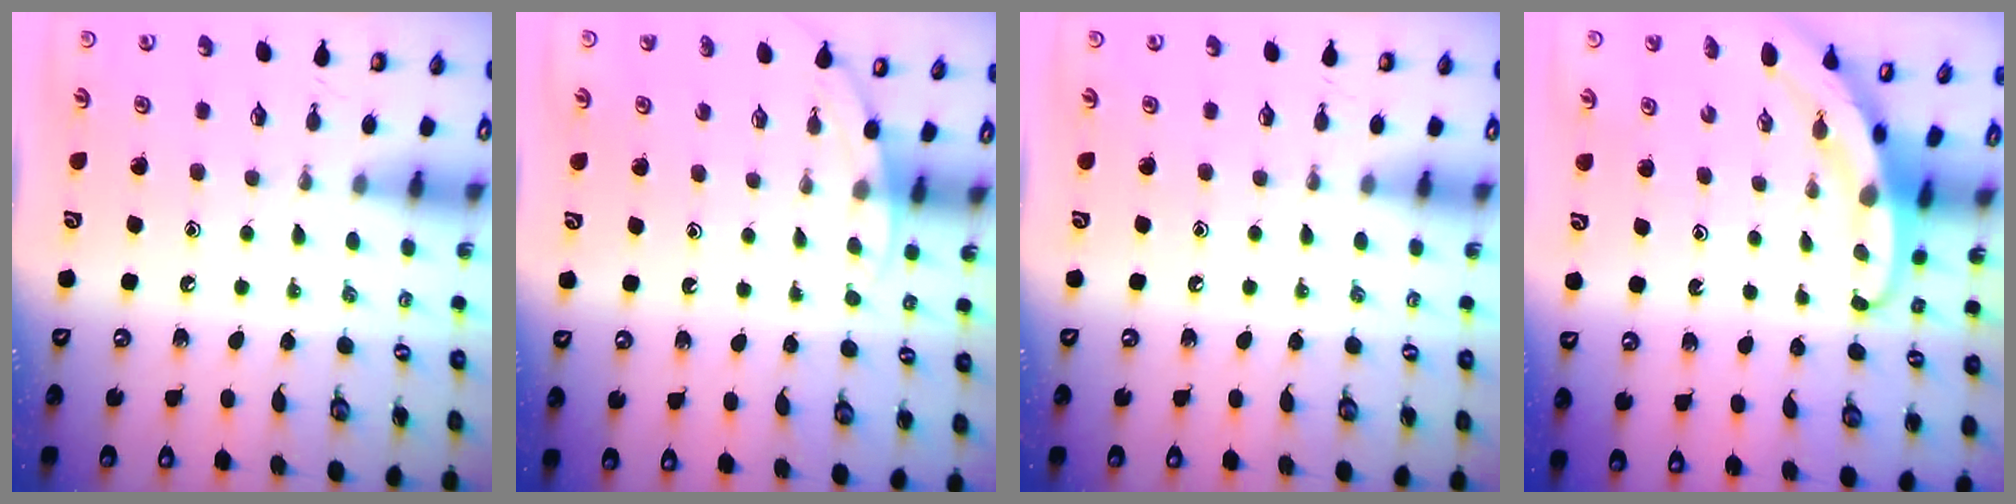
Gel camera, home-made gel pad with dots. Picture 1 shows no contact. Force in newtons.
{"total": 2.5, "press": 2.5, "slide": 0.1}
{"total": 0.0}
{"total": 5.1, "press": 5.1, "slide": 0.2}